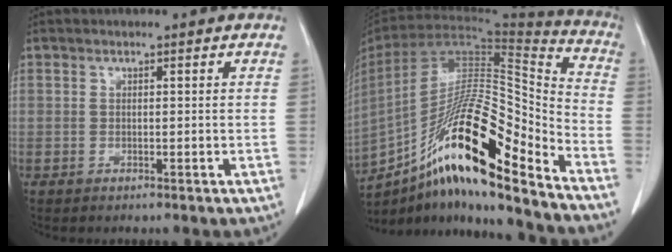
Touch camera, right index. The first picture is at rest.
{"total": 24.7, "force": [-15.5, 3.1, 18.9], "torque": [-0.329, -0.002, -0.275]}